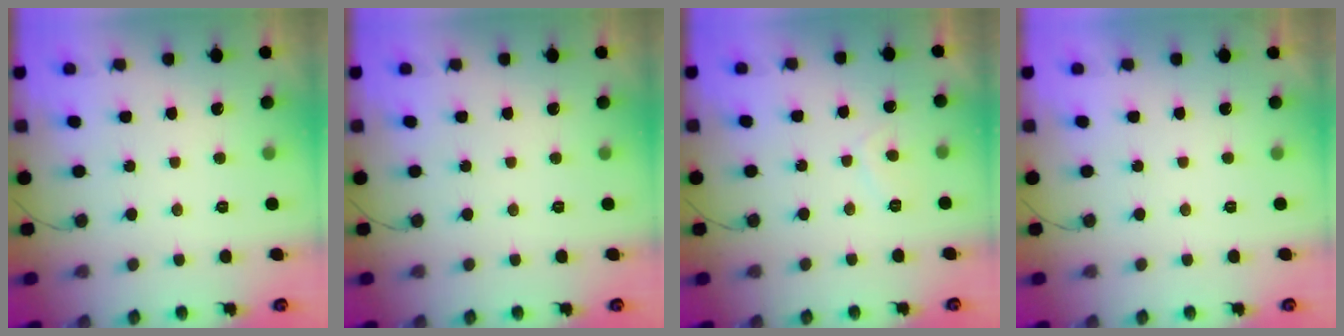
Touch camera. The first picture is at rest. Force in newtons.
{"total": 0.0}
{"total": 1.2, "press": 1.0, "slide": 0.7}
{"total": 2.3, "press": 2.2, "slide": 0.3}